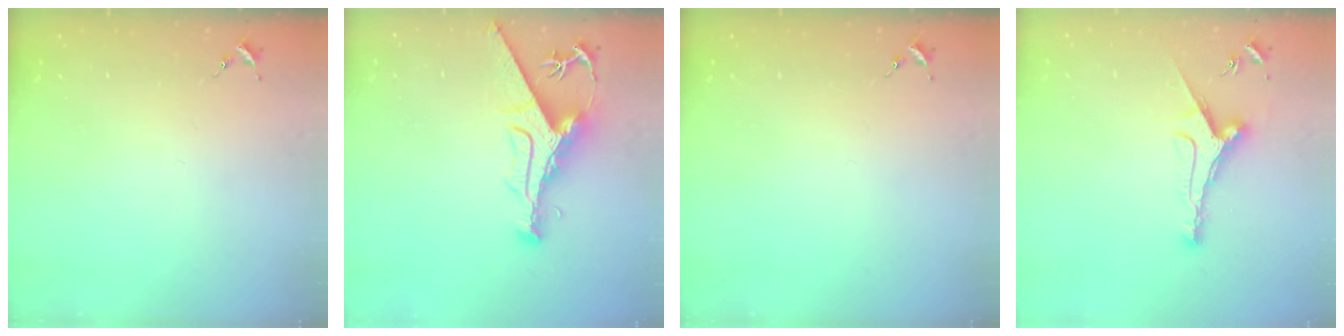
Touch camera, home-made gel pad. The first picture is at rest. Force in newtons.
{"total": 11.3, "press": 11.2, "slide": 1.5}
{"total": 0.0}
{"total": 9.1, "press": 9.1, "slide": 0.6}